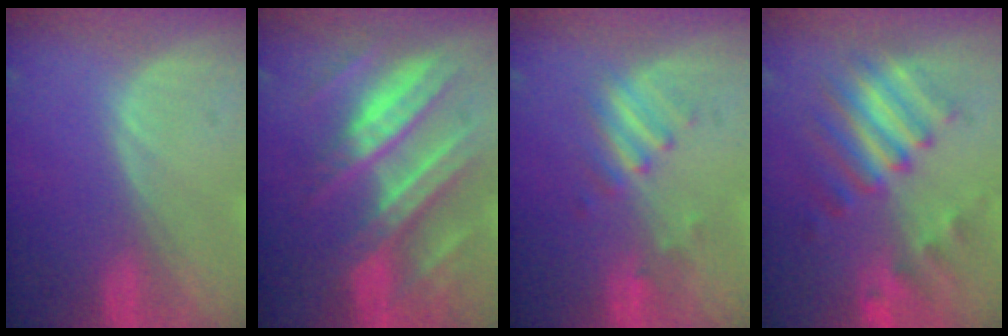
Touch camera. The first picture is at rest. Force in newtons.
{"total": 11.1, "press": 11.0, "slide": 1.0}
{"total": 3.6, "press": 3.6, "slide": 0.5}
{"total": 8.8, "press": 8.1, "slide": 3.4}